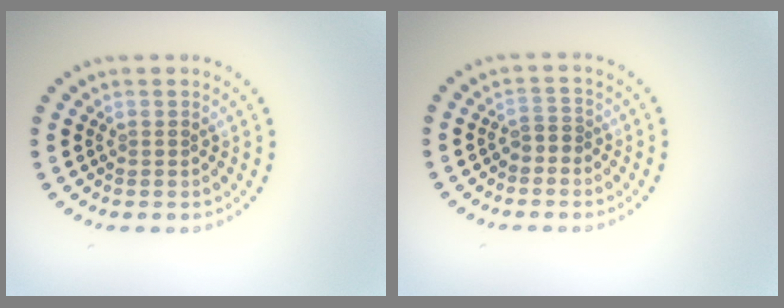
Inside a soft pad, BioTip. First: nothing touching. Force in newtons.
{"total": 1.2, "press": 0.9, "slide": 0.7}